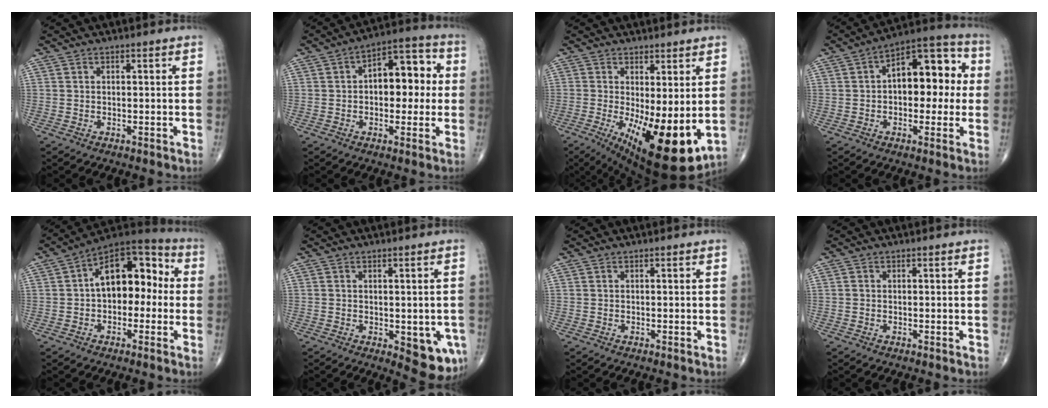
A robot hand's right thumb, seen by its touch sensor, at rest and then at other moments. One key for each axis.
{"total": 12.2, "fx": 1.0, "fy": 7.0, "fz": 9.9, "tx": -0.097, "ty": 0.032, "tz": 0.005}
{"total": 15.2, "fx": -2.1, "fy": 5.3, "fz": 14.0, "tx": -0.216, "ty": -0.036, "tz": -0.011}
{"total": 15.0, "fx": 1.5, "fy": 8.4, "fz": 12.3, "tx": -0.135, "ty": 0.040, "tz": 0.011}
{"total": 15.2, "fx": 1.1, "fy": 9.0, "fz": 12.2, "tx": -0.149, "ty": 0.047, "tz": 0.002}
{"total": 8.2, "fx": -2.3, "fy": 3.7, "fz": 6.9, "tx": -0.055, "ty": -0.010, "tz": -0.021}
{"total": 0.0}
{"total": 0.0}